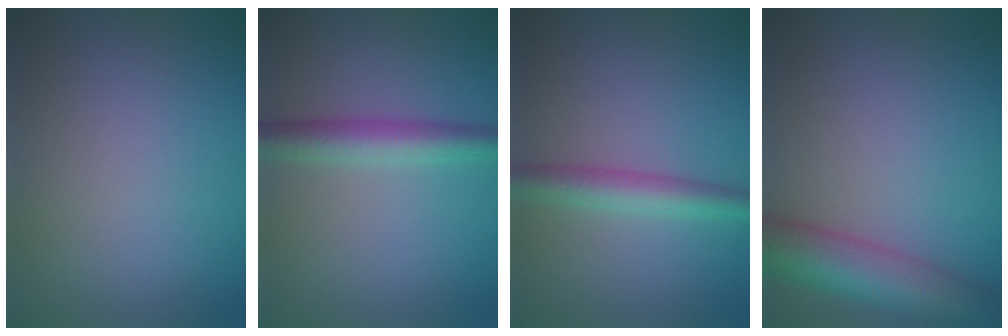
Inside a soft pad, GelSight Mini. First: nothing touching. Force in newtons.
{"total": 3.9, "press": 3.9, "slide": 0.1}
{"total": 3.6, "press": 3.6, "slide": 0.1}
{"total": 8.2, "press": 8.2, "slide": 0.3}